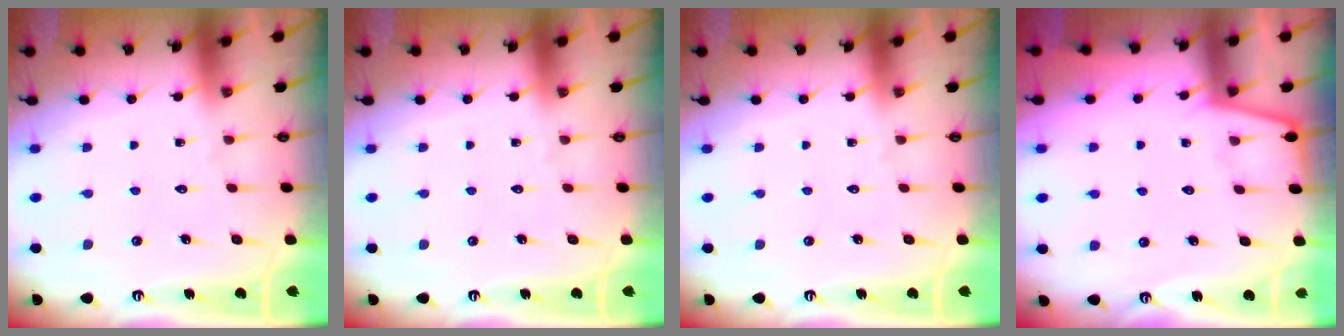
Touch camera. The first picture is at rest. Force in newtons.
{"total": 0.0}
{"total": 0.0}
{"total": 2.4, "press": 2.4, "slide": 0.4}